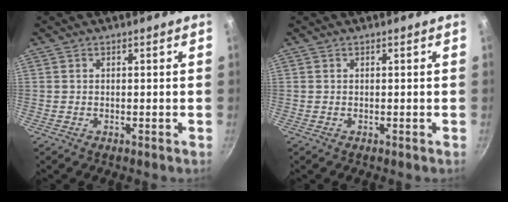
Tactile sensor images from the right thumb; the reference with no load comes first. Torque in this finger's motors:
{"motor_torque": [0.00, 0.00, 0.04, -0.03, 0.03]}